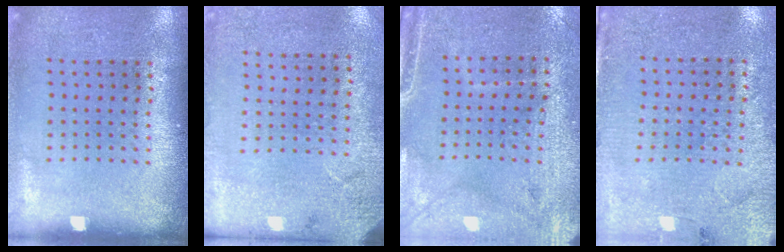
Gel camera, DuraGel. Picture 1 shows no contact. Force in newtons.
{"total": 2.7, "press": 2.2, "slide": 1.6}
{"total": 3.0, "press": 2.7, "slide": 1.4}
{"total": 2.9, "press": 2.7, "slide": 1.1}